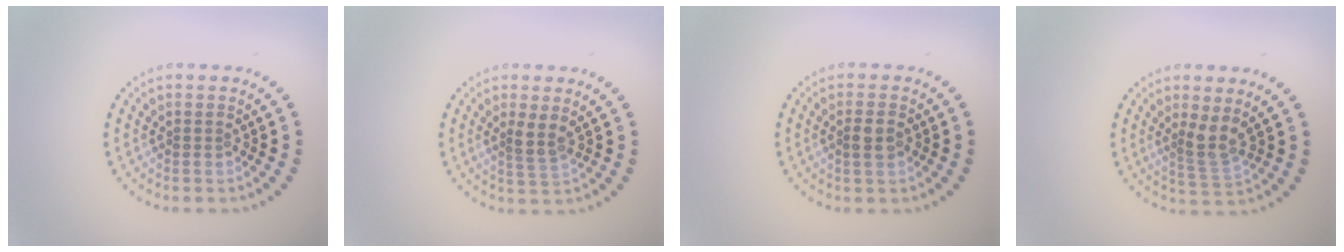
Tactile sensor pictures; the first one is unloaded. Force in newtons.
{"total": 2.0, "press": 1.5, "slide": 1.4}
{"total": 1.8, "press": 1.8, "slide": 0.4}
{"total": 2.5, "press": 1.8, "slide": 1.7}